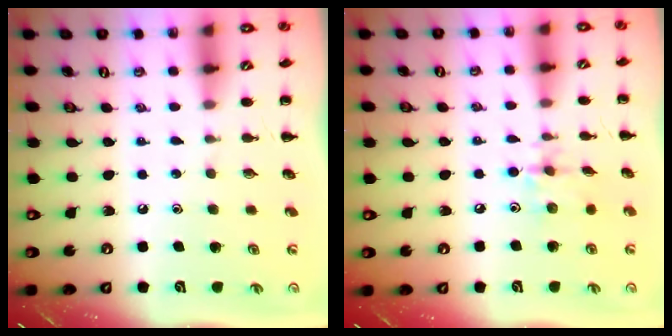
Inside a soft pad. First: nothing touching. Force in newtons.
{"total": 5.4, "press": 5.4, "slide": 0.5}